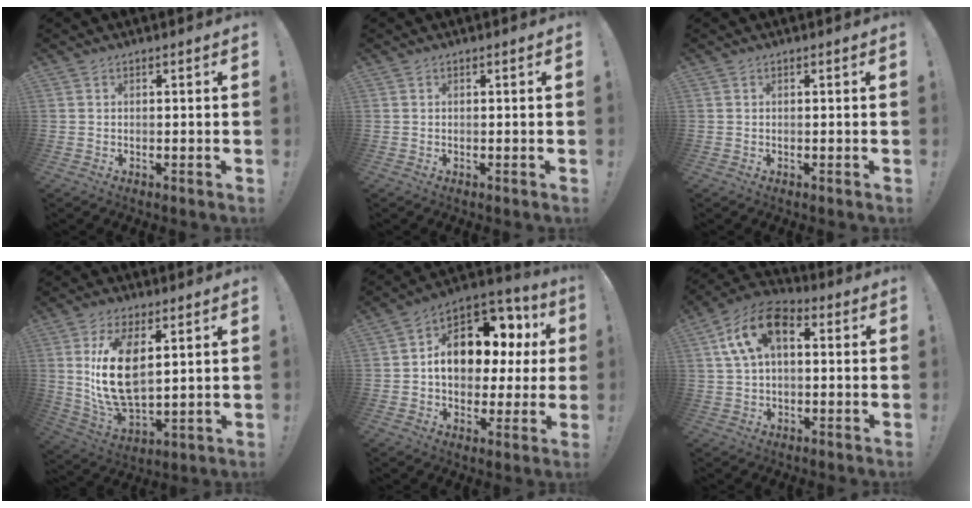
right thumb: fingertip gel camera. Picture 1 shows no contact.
{"total": 0.0}
{"total": 0.0}
{"total": 15.4, "force": [4.7, 7.8, 12.4], "torque": [-0.241, -0.023, 0.081]}
{"total": 15.2, "force": [3.0, 10.6, 10.5], "torque": [-0.146, -0.014, 0.057]}
{"total": 14.1, "force": [4.7, 9.2, 9.6], "torque": [-0.169, 0.003, 0.092]}